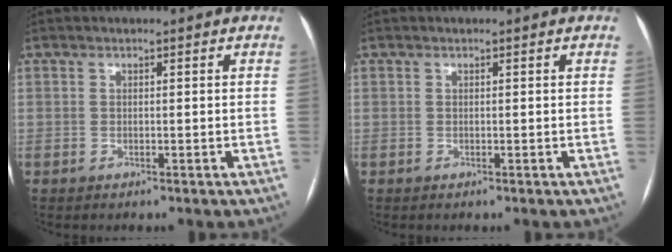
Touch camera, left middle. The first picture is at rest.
{"total": 0.0}